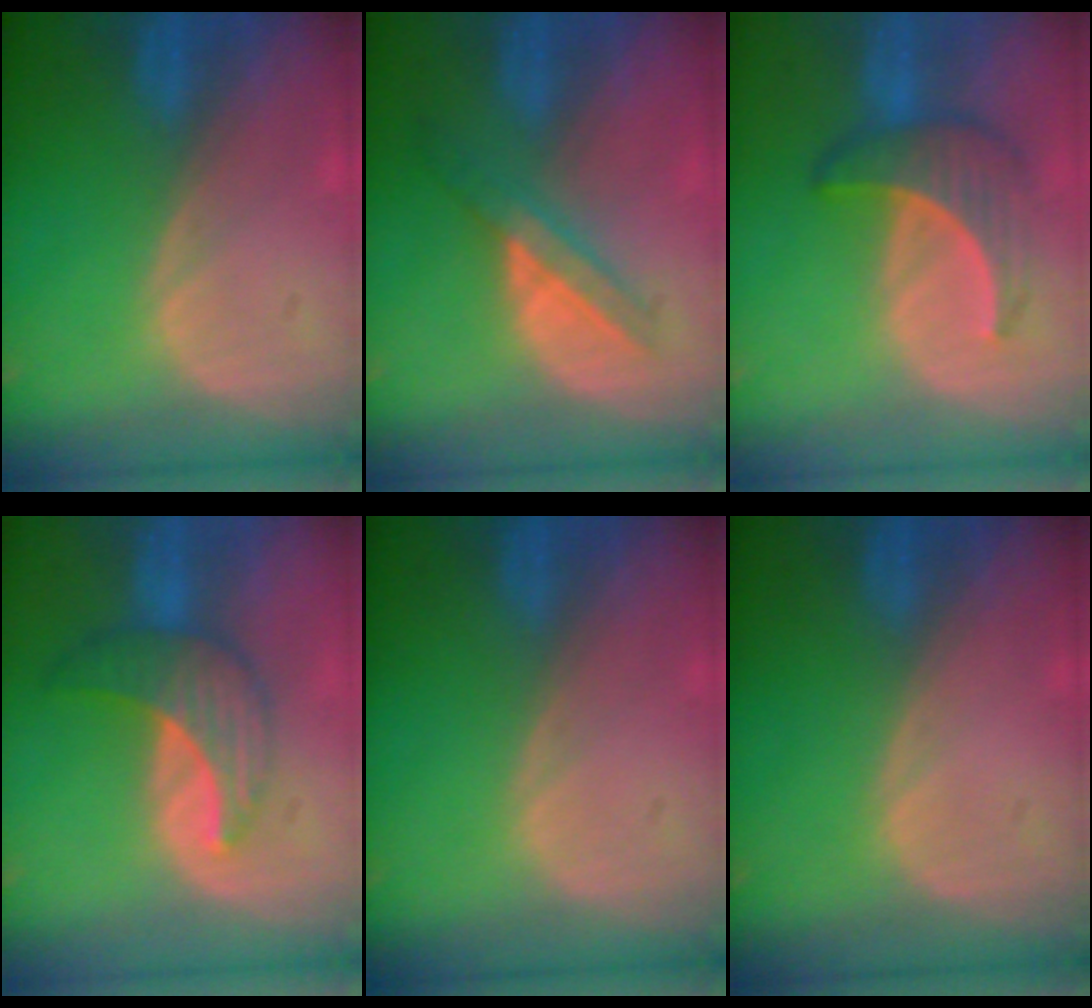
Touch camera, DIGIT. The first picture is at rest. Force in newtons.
{"total": 6.0, "press": 5.3, "slide": 2.7}
{"total": 6.3, "press": 6.1, "slide": 1.9}
{"total": 7.3, "press": 6.7, "slide": 2.9}
{"total": 0.0}
{"total": 0.0}